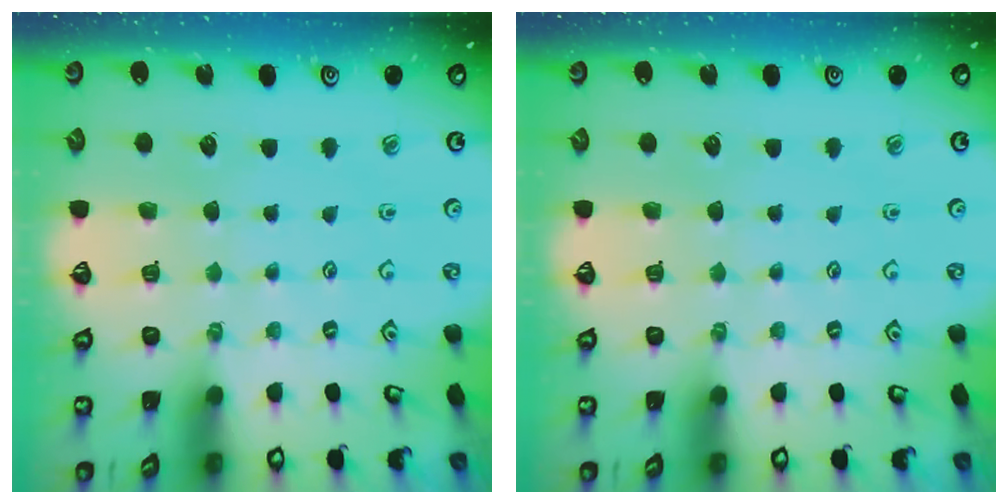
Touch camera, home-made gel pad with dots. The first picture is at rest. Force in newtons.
{"total": 0.0}